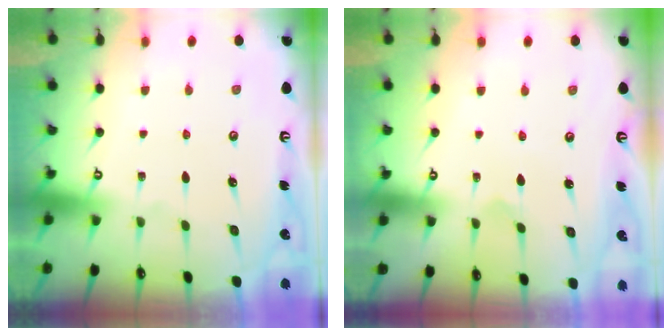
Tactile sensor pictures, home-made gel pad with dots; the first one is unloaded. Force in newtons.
{"total": 3.2, "press": 3.2, "slide": 0.2}